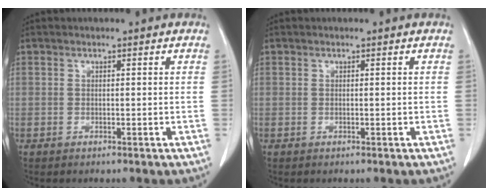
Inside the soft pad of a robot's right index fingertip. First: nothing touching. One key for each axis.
{"total": 0.0}